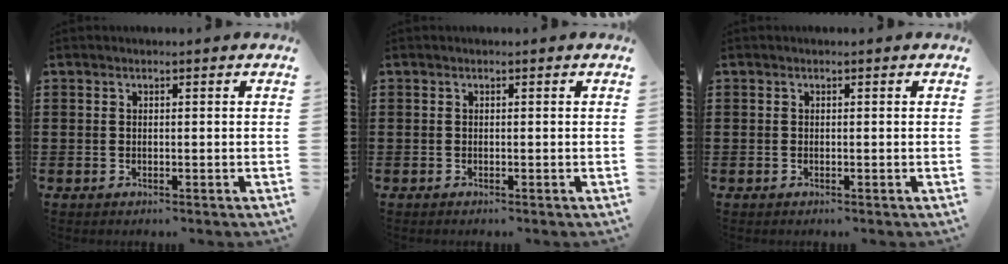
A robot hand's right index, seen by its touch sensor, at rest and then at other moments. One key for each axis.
{"total": 0.0}
{"total": 0.0}